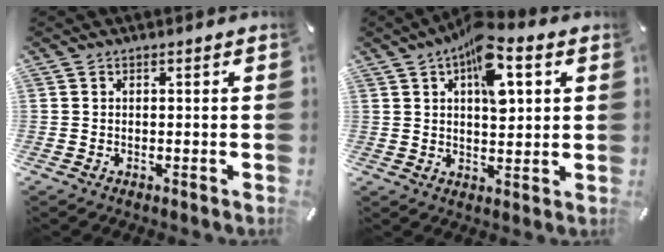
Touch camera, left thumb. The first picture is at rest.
{"total": 11.9, "force": [5.1, 5.9, 9.0], "torque": [-0.125, -0.015, 0.083]}